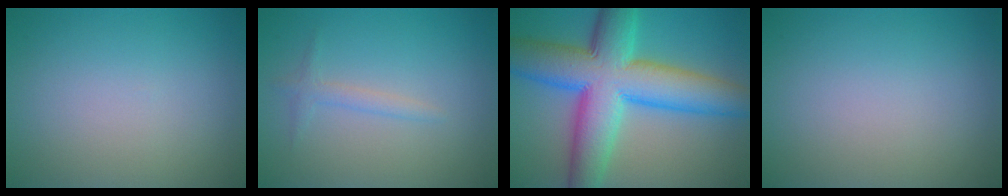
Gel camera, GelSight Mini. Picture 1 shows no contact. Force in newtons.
{"total": 1.3, "press": 1.3, "slide": 0.0}
{"total": 12.8, "press": 12.8, "slide": 0.3}
{"total": 0.0}